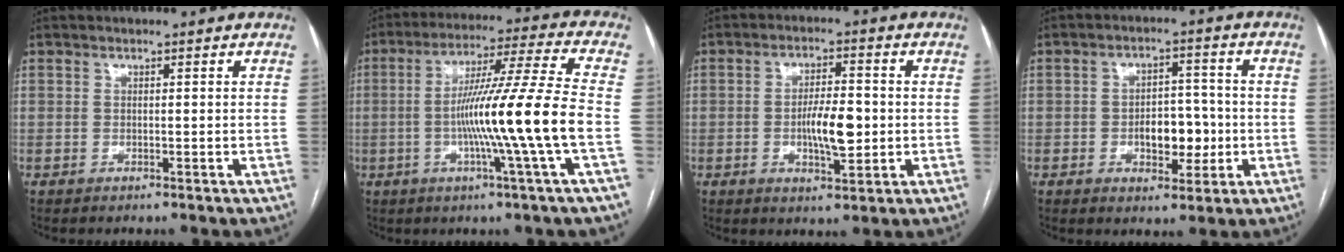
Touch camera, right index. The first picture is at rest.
{"total": 15.4, "force": [-3.2, -2.7, 14.8], "torque": [-0.250, -0.006, -0.064]}
{"total": 7.2, "force": [-0.9, 2.2, 6.8], "torque": [-0.122, 0.001, -0.013]}
{"total": 6.9, "force": [-1.4, 3.8, 5.6], "torque": [-0.083, 0.013, -0.016]}